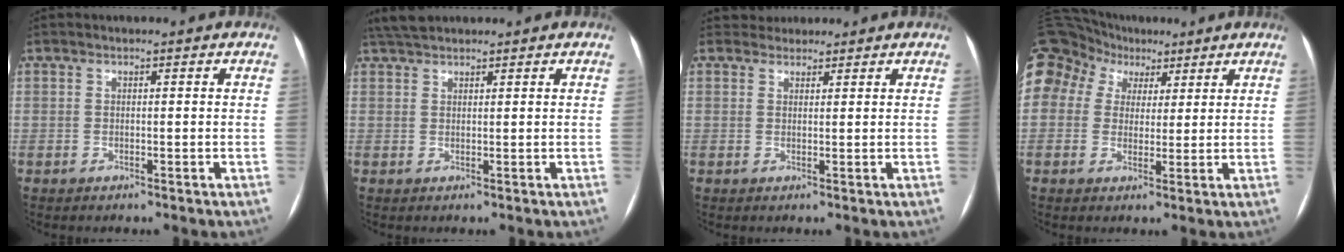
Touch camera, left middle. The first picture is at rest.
{"total": 3.9, "force": [3.5, 0.9, 1.5], "torque": [-0.032, 0.026, 0.067]}
{"total": 2.1, "force": [1.8, 0.8, -0.5], "torque": [0.011, 0.015, 0.027]}
{"total": 21.7, "force": [10.3, 17.3, 8.1], "torque": [-0.274, 0.102, 0.200]}